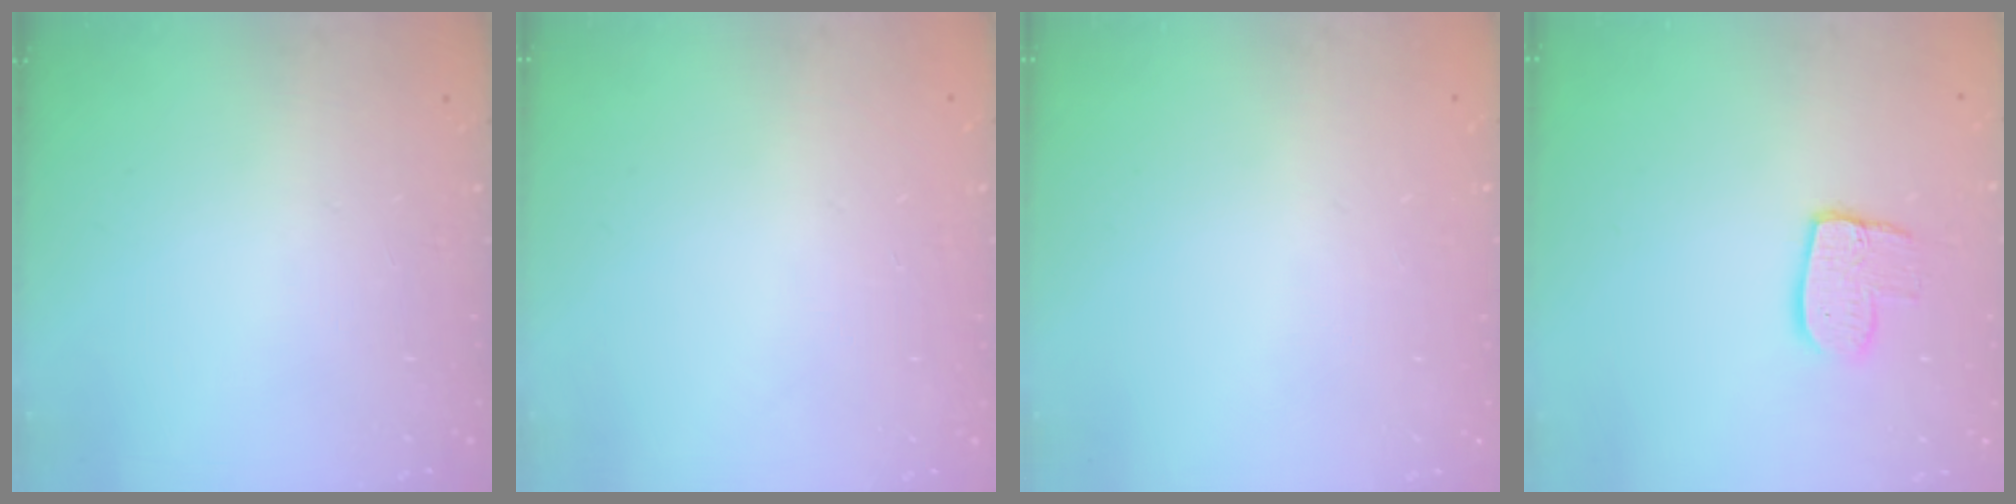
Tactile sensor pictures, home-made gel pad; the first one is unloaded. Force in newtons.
{"total": 0.0}
{"total": 0.0}
{"total": 8.9, "press": 8.8, "slide": 0.5}